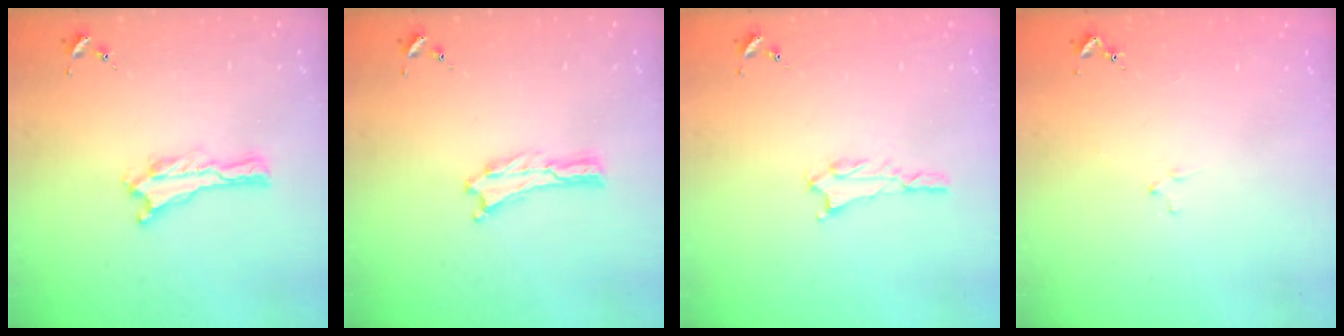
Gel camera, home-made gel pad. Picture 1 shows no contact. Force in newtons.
{"total": 0.0}
{"total": 1.8, "press": 1.8, "slide": 0.2}
{"total": 0.8, "press": 0.8, "slide": 0.2}